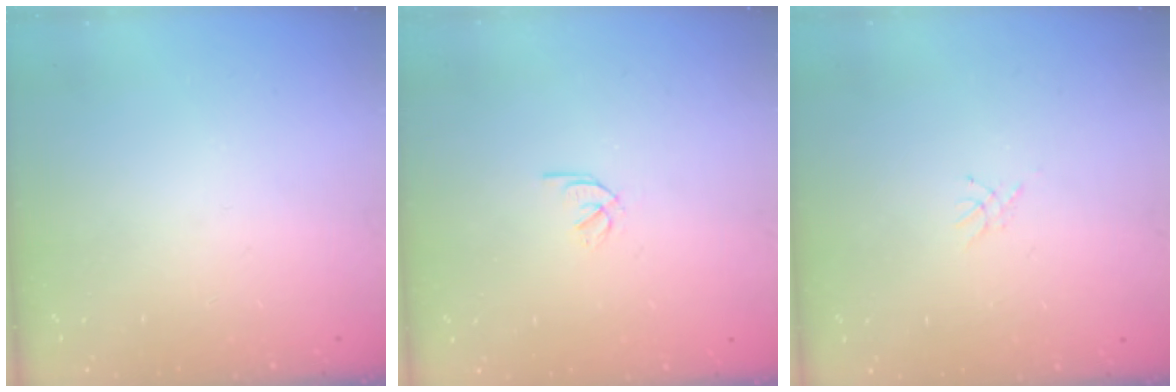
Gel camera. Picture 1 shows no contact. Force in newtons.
{"total": 1.9, "press": 1.9, "slide": 0.3}
{"total": 2.3, "press": 2.2, "slide": 0.3}